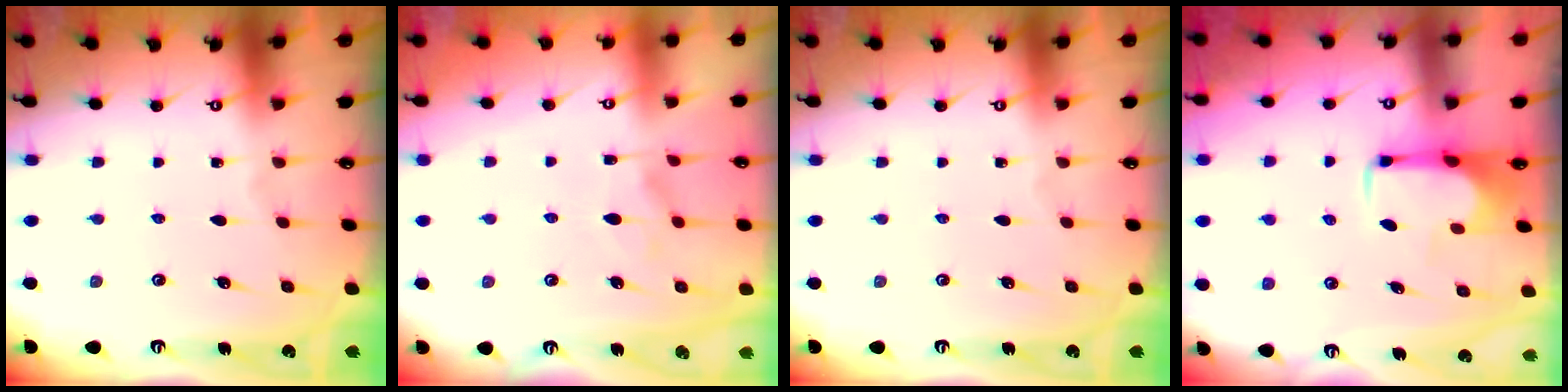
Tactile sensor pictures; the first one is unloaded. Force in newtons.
{"total": 1.3, "press": 1.2, "slide": 0.6}
{"total": 0.0}
{"total": 2.0, "press": 2.0, "slide": 0.4}